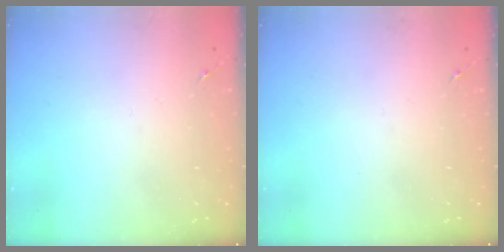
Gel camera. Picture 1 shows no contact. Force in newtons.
{"total": 0.0}